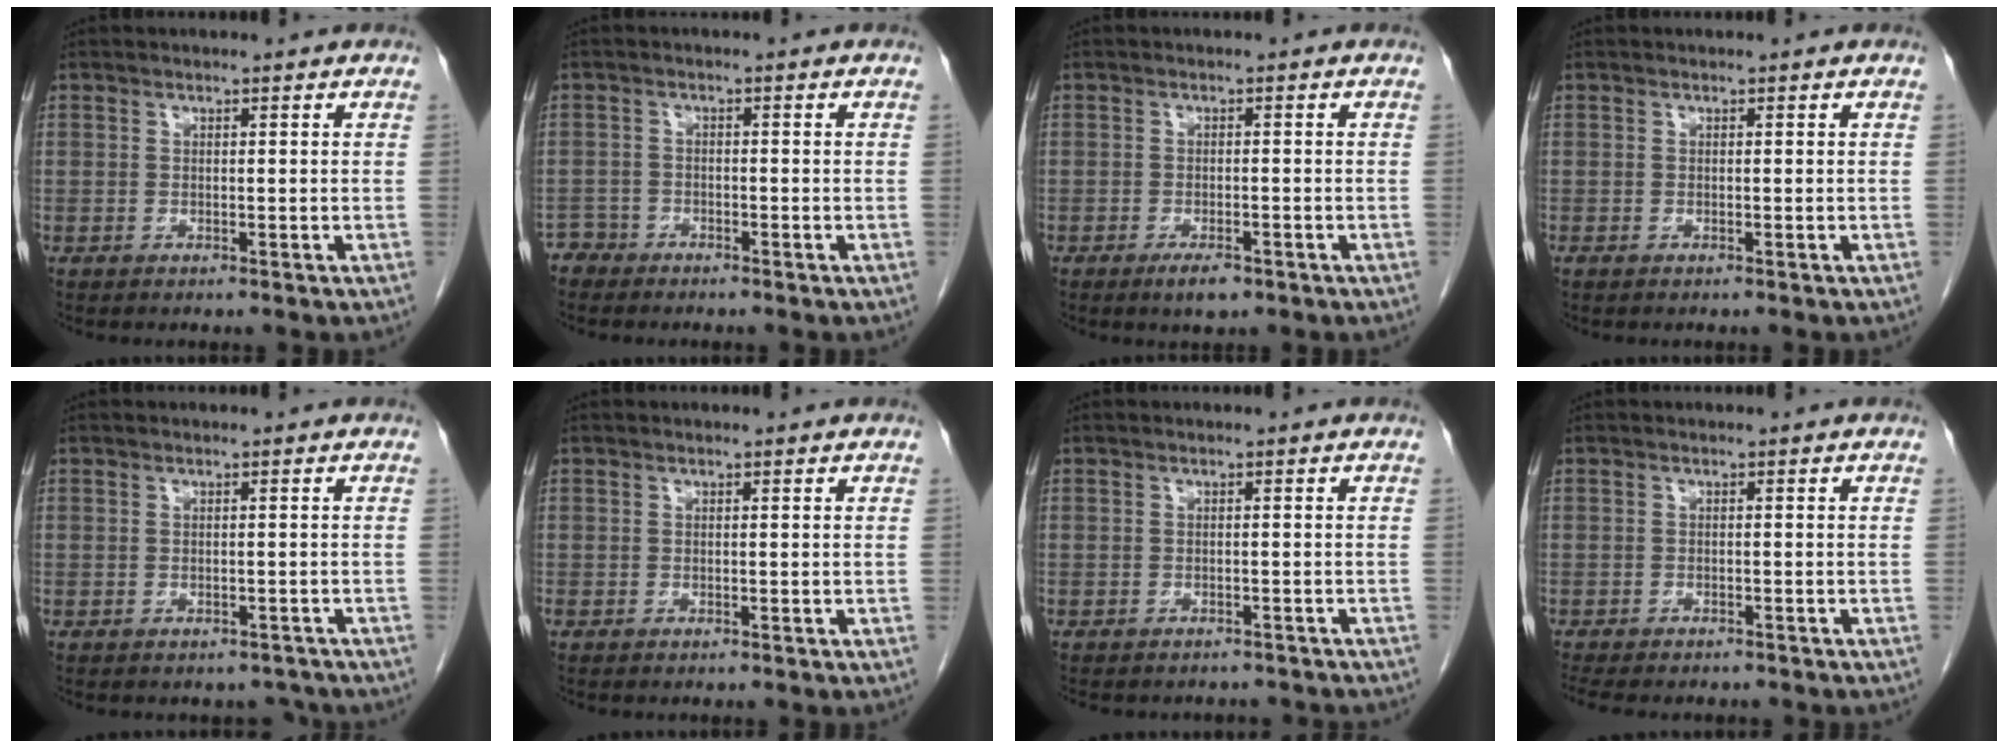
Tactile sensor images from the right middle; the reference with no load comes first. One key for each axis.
{"total": 2.1, "fx": -1.8, "fy": 0.8, "fz": -0.7, "tx": 0.014, "ty": 0.002, "tz": -0.036}
{"total": 2.9, "fx": -1.8, "fy": 0.9, "fz": 2.0, "tx": -0.039, "ty": -0.002, "tz": -0.027}
{"total": 0.0}
{"total": 2.5, "fx": -2.2, "fy": 1.2, "fz": -0.1, "tx": 0.007, "ty": 0.006, "tz": -0.029}
{"total": 0.0}
{"total": 8.9, "fx": -8.0, "fy": 3.0, "fz": 2.5, "tx": -0.038, "ty": 0.002, "tz": -0.087}
{"total": 10.0, "fx": -8.5, "fy": 2.8, "fz": 4.3, "tx": -0.067, "ty": -0.006, "tz": -0.111}